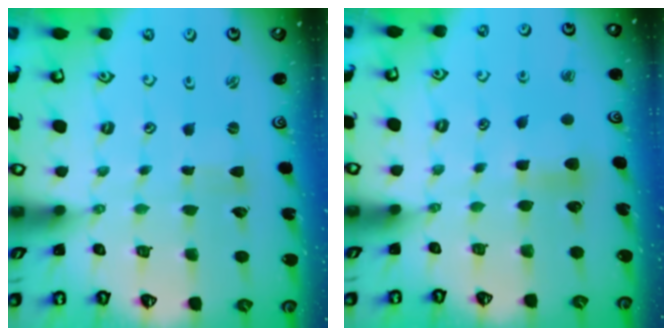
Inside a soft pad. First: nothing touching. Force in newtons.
{"total": 6.4, "press": 6.4, "slide": 0.7}